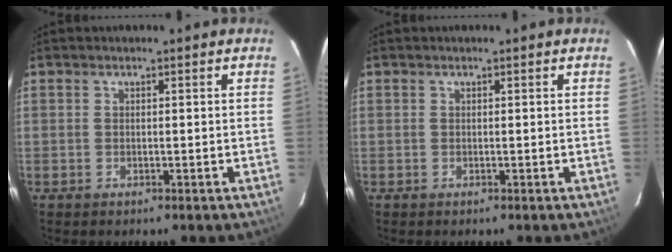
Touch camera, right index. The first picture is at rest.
{"total": 0.0}